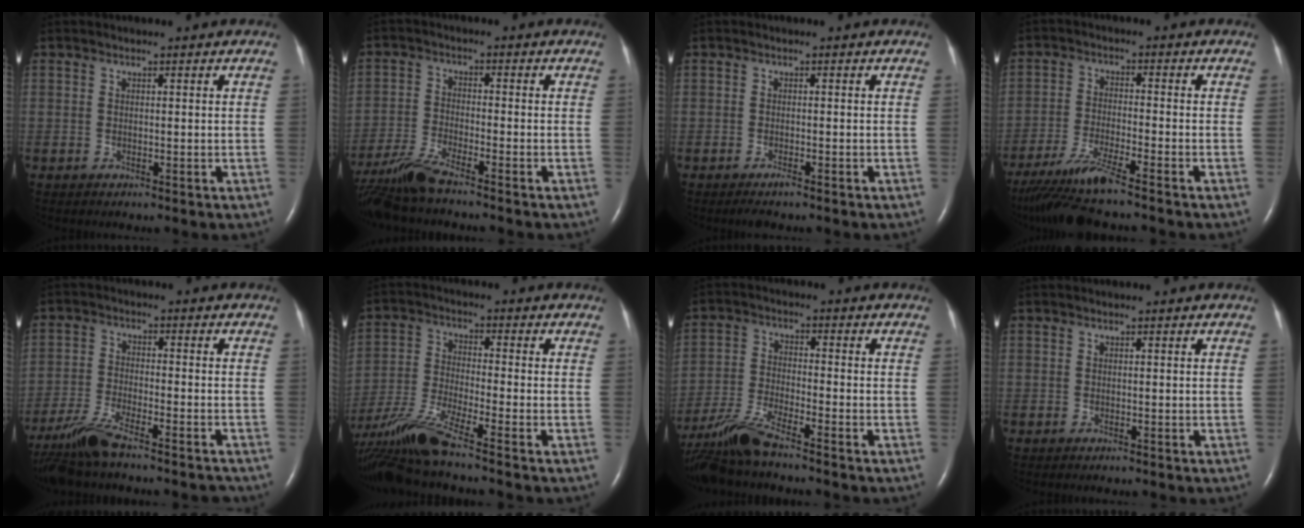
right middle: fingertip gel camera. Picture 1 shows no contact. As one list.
[{"total": 8.3, "force": [-7.3, -0.3, 4.1], "torque": [-0.086, -0.022, -0.137]}, {"total": 1.5, "force": [-1.2, 0.0, 1.0], "torque": [-0.025, -0.005, -0.020]}, {"total": 9.5, "force": [-8.1, -1.2, 4.9], "torque": [-0.090, -0.030, -0.144]}, {"total": 11.7, "force": [-10.2, 1.2, 5.6], "torque": [-0.107, -0.010, -0.173]}, {"total": 13.1, "force": [-10.7, -1.0, 7.5], "torque": [-0.163, -0.019, -0.204]}, {"total": 9.5, "force": [-8.3, -0.1, 4.8], "torque": [-0.105, -0.020, -0.159]}, {"total": 0.9, "force": [-0.8, 0.2, 0.4], "torque": [-0.008, -0.002, -0.008]}]